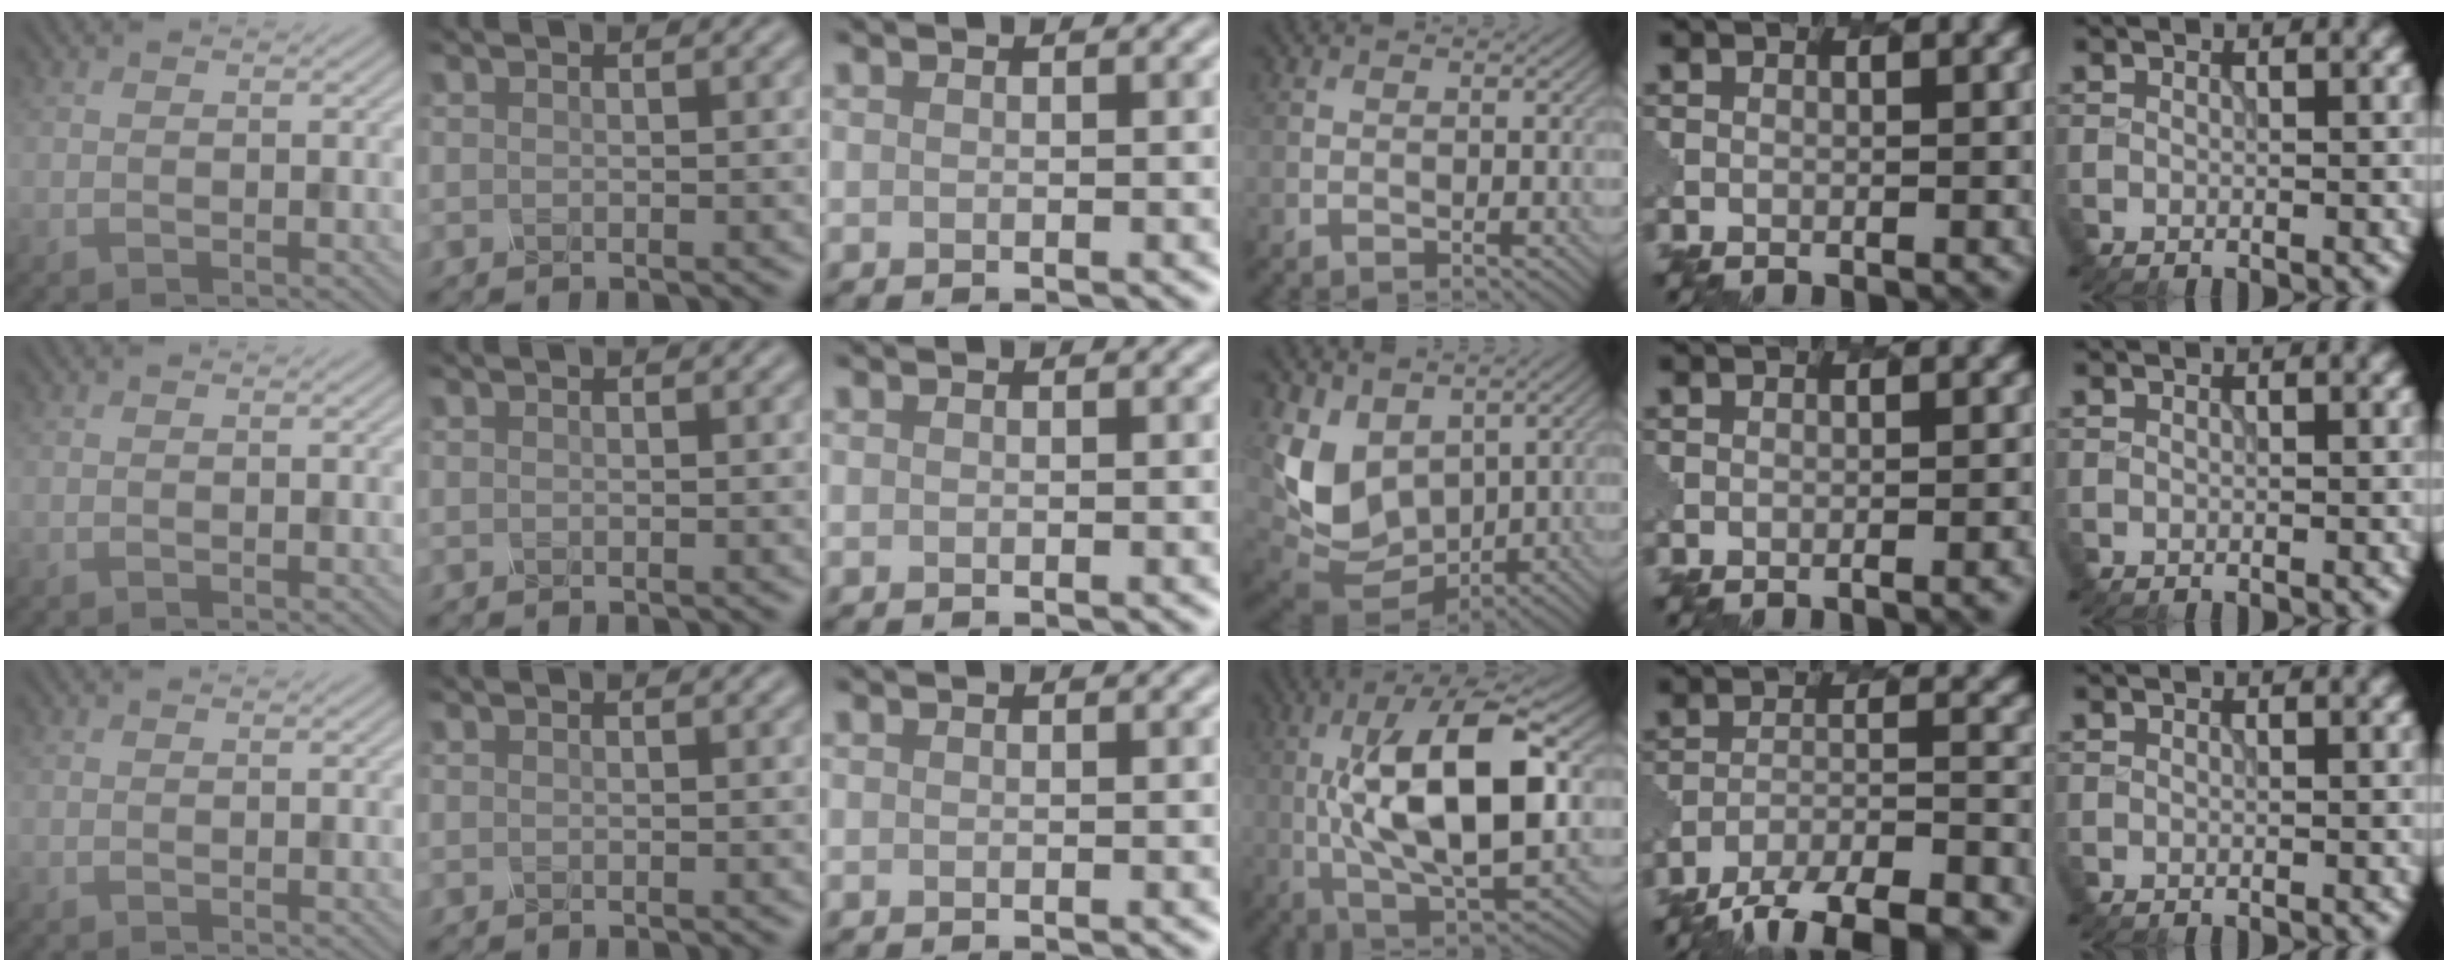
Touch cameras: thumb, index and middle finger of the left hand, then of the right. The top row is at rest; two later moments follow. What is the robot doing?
{"motion": "unscrew", "object": "spray bottle"}